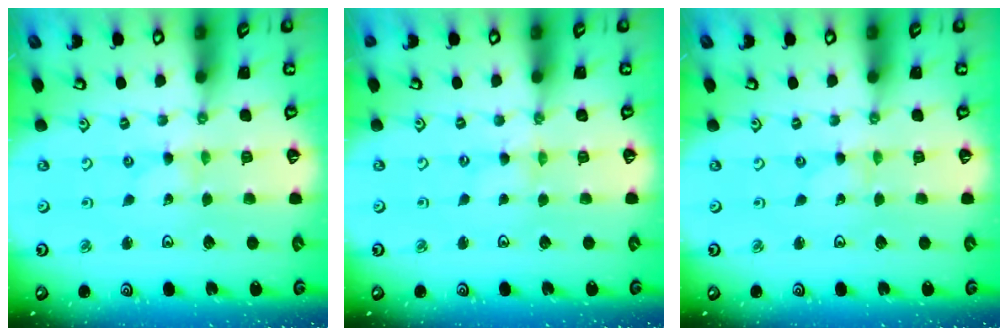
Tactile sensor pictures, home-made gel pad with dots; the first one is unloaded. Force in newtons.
{"total": 0.6, "press": 0.6, "slide": 0.2}
{"total": 0.0}